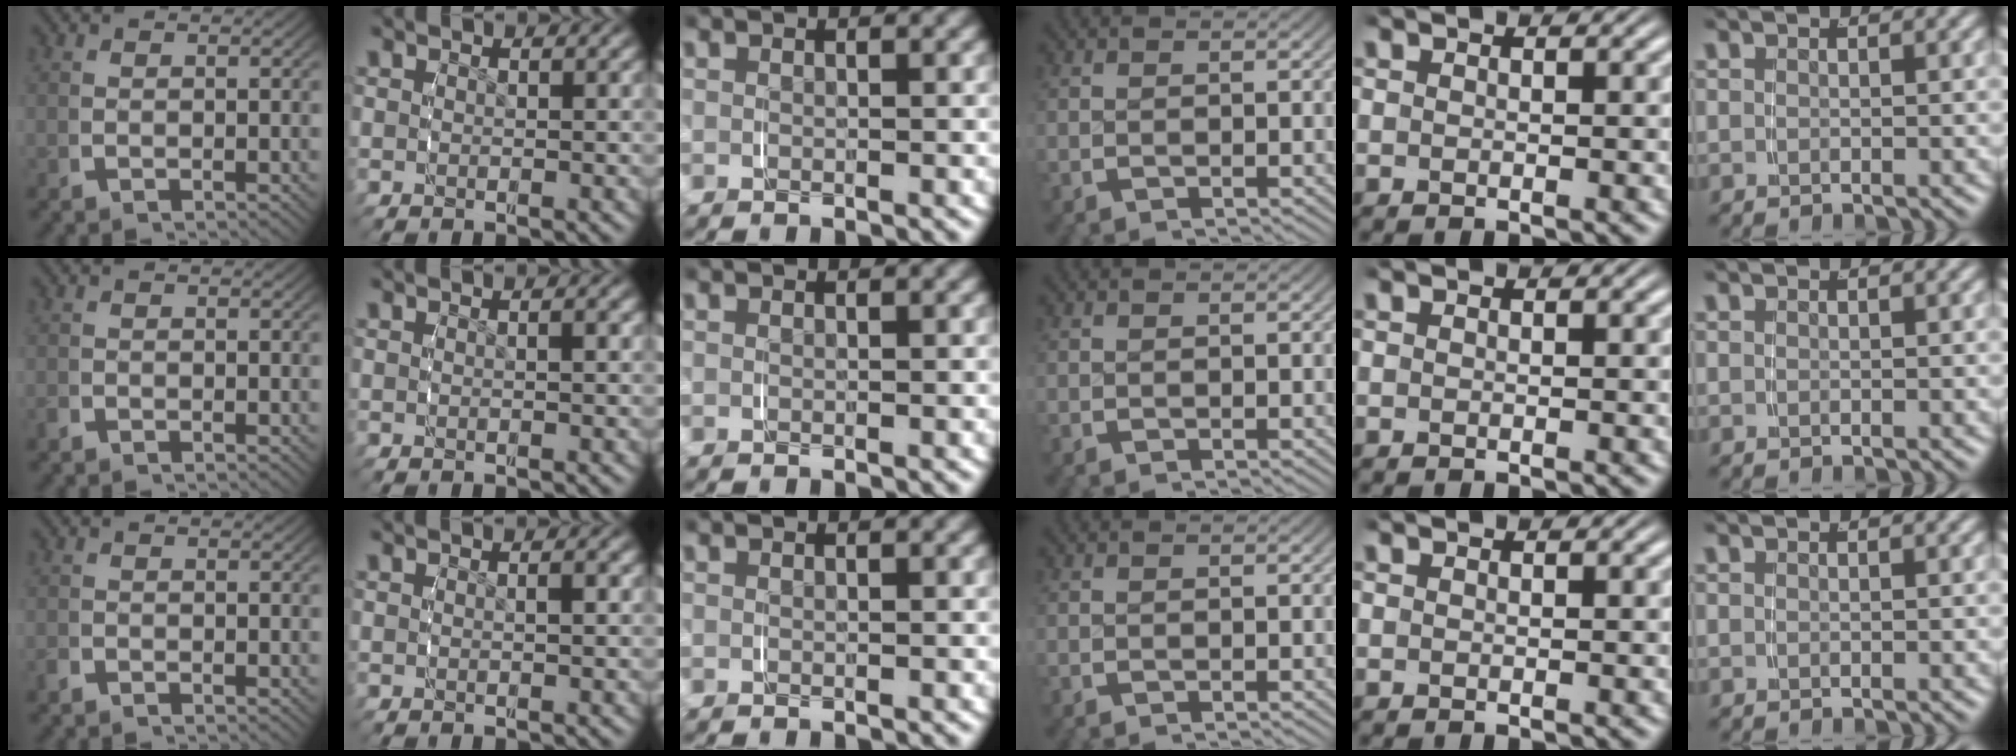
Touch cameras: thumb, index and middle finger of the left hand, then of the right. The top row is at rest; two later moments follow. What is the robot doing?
{"motion": "grasp_and_lifting", "object": "lipstick"}